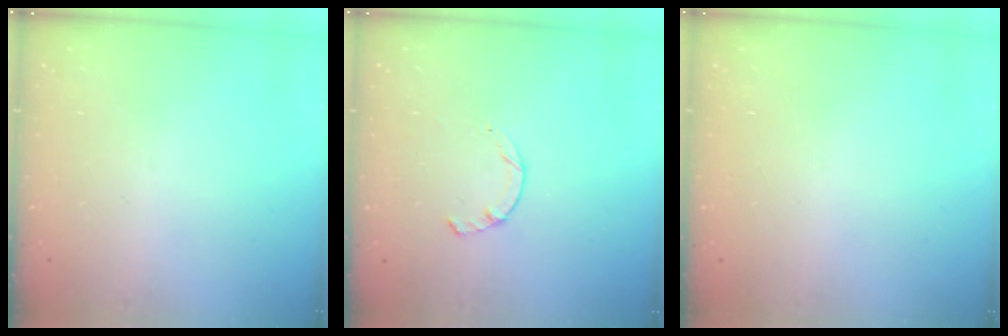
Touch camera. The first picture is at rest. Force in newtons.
{"total": 1.7, "press": 1.6, "slide": 0.4}
{"total": 2.7, "press": 2.7, "slide": 0.2}